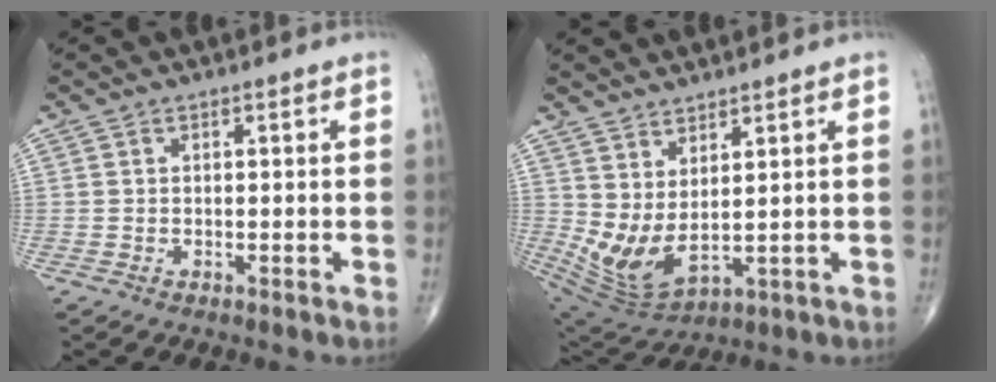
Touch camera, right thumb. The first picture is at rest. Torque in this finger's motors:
{"motor_torque": [2.36, 2.62, -0.08, -0.36, 0.01]}